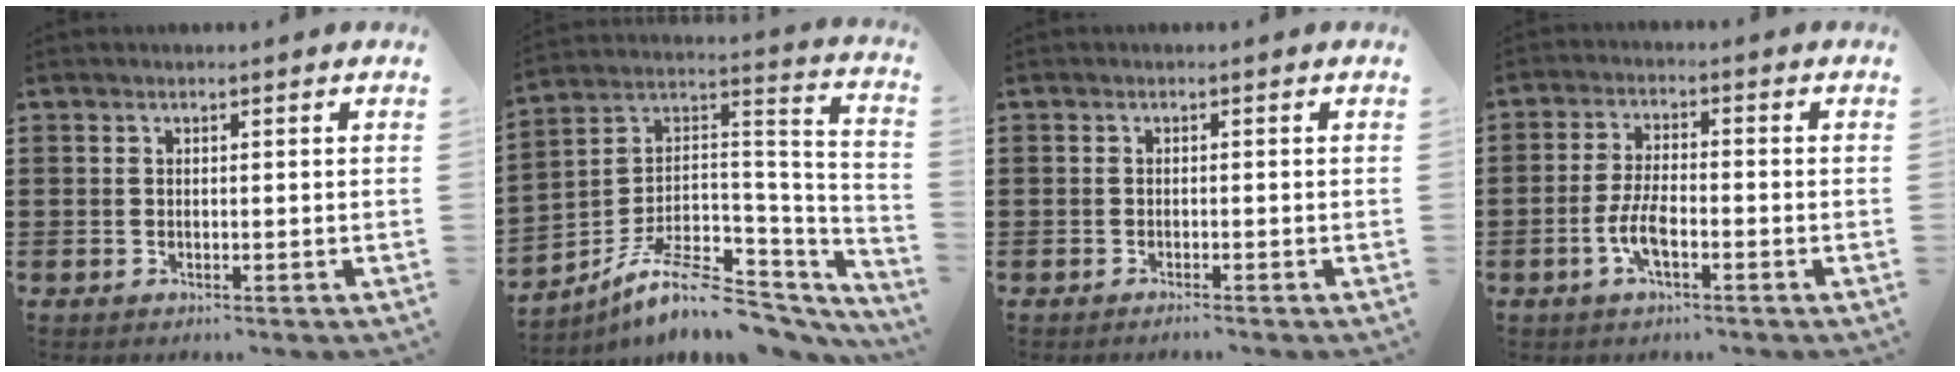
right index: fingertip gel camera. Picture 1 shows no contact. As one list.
[{"total": 9.5, "force": [-6.6, 3.8, 5.7], "torque": [-0.118, 0.007, -0.129]}, {"total": 1.0, "force": [-0.9, -0.2, 0.2], "torque": [-0.004, -0.004, -0.018]}, {"total": 5.4, "force": [-2.0, 1.7, 4.7], "torque": [-0.115, -0.009, -0.045]}]